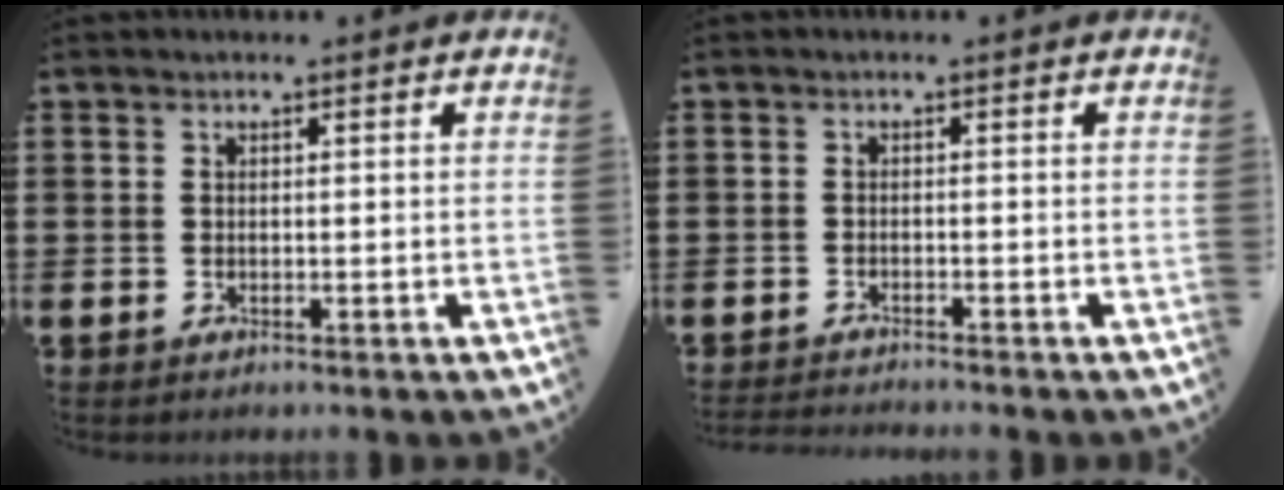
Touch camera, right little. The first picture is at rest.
{"total": 1.1, "force": [-1.1, -0.2, 0.1], "torque": [-0.002, 0.000, -0.022]}